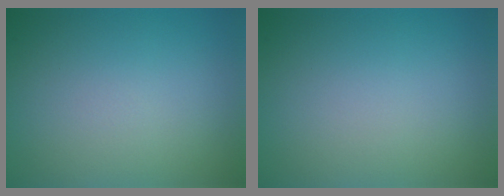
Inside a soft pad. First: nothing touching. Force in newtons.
{"total": 0.0}